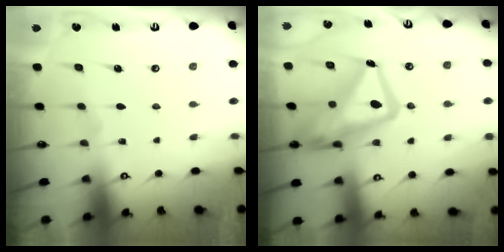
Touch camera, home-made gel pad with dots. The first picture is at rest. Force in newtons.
{"total": 19.8, "press": 19.7, "slide": 1.7}